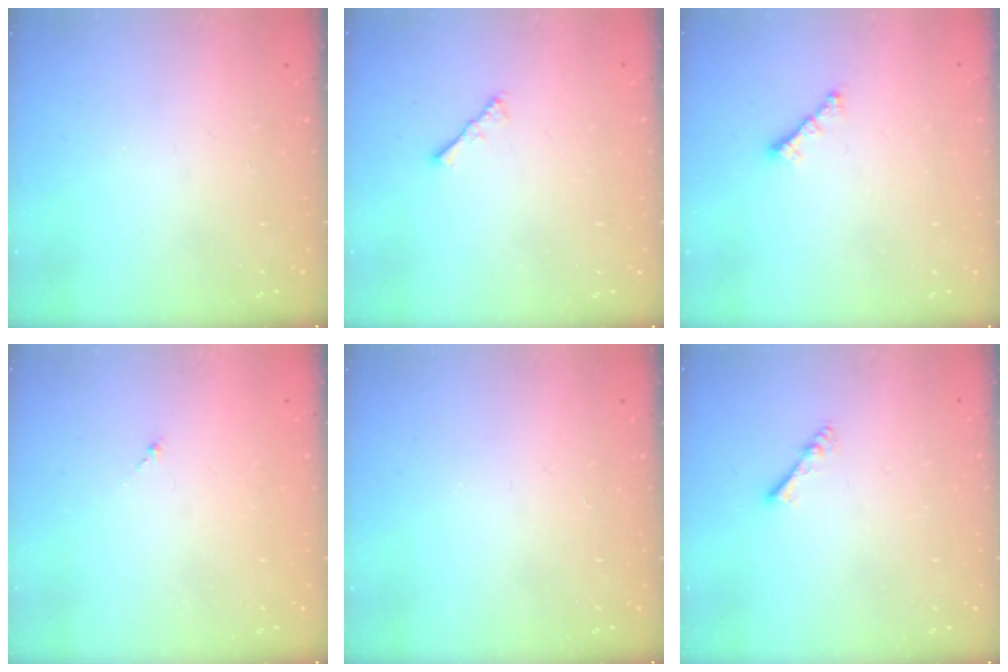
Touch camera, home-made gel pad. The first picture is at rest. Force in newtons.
{"total": 2.1, "press": 2.0, "slide": 0.4}
{"total": 1.8, "press": 1.7, "slide": 0.5}
{"total": 1.0, "press": 0.8, "slide": 0.5}
{"total": 0.0}
{"total": 2.9, "press": 2.8, "slide": 0.5}